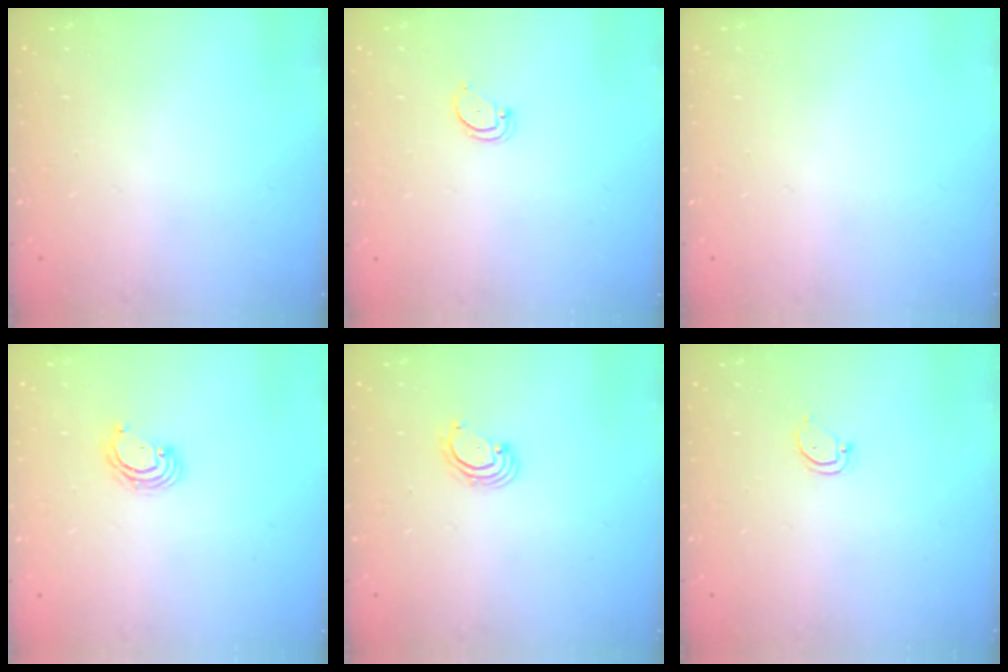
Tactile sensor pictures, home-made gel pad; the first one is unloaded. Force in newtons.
{"total": 2.4, "press": 2.4, "slide": 0.2}
{"total": 0.0}
{"total": 3.6, "press": 3.6, "slide": 0.2}
{"total": 2.6, "press": 2.6, "slide": 0.3}
{"total": 3.5, "press": 3.5, "slide": 0.4}